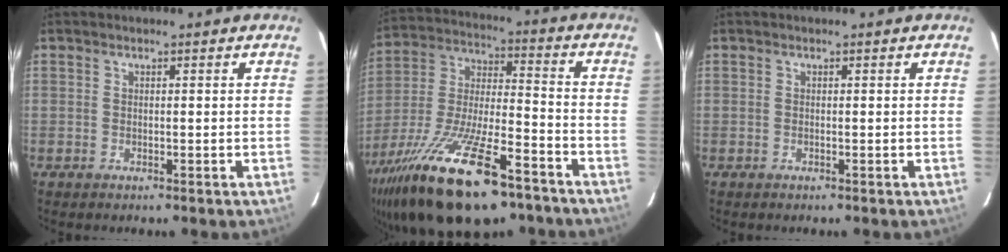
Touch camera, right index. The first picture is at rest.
{"total": 23.1, "force": [-15.1, 5.5, 16.7], "torque": [-0.323, -0.031, -0.264]}
{"total": 0.0}